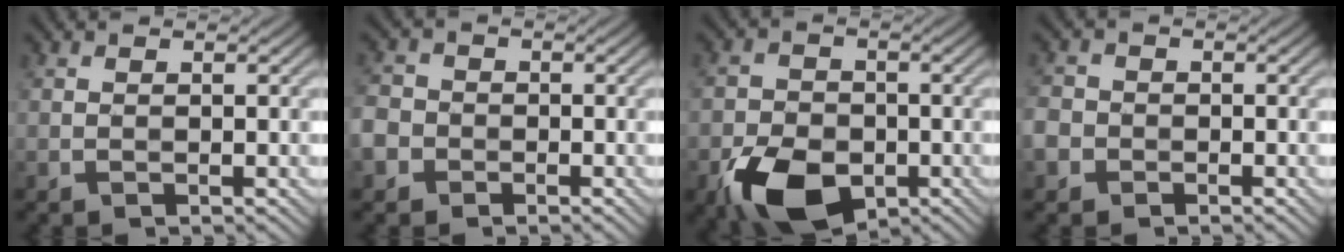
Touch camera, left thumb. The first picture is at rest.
{"total": 3.6, "force": [-1.8, 3.0, 0.8], "torque": [-0.027, -0.006, -0.046]}
{"total": 10.3, "force": [-5.3, 6.3, 6.1], "torque": [-0.130, -0.025, -0.094]}
{"total": 2.9, "force": [-1.4, 2.5, 0.6], "torque": [-0.019, -0.005, -0.035]}